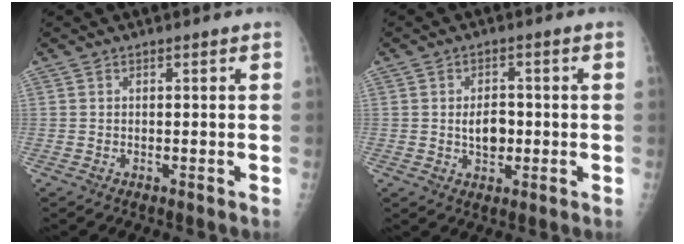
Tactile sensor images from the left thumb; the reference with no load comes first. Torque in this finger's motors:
{"motor_torque": [0.13, 0.02, 0.26, -0.16, 0.02]}